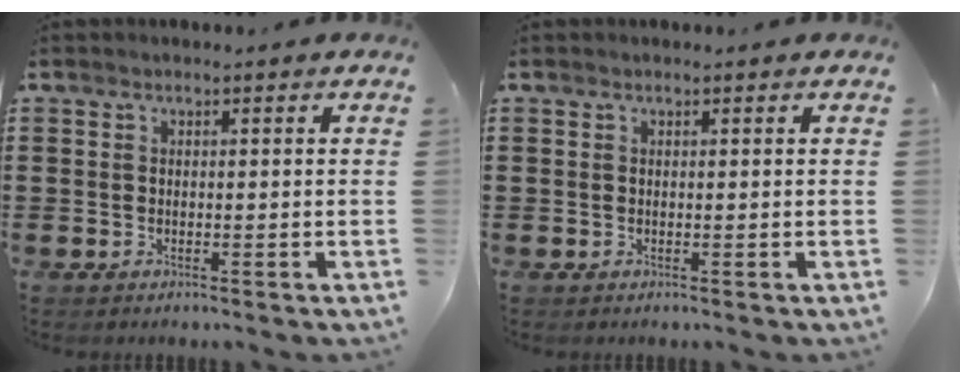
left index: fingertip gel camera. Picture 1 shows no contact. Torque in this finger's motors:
{"motor_torque": [-0.19, 0.22, -0.03, 0.00]}